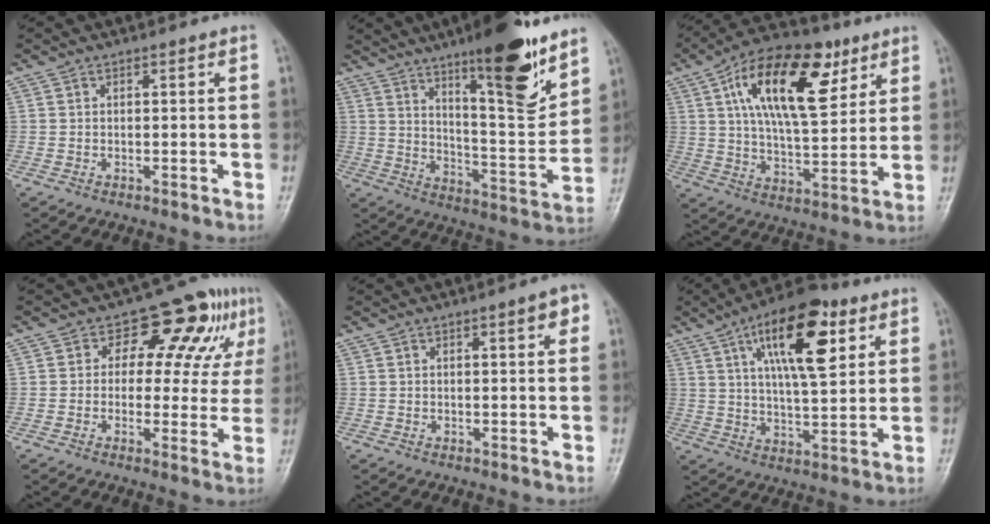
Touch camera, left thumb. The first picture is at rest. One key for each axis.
{"total": 18.6, "fx": 12.0, "fy": 4.2, "fz": 13.6, "tx": -0.170, "ty": -0.078, "tz": 0.191}
{"total": 20.5, "fx": 8.4, "fy": 9.7, "fz": 16.0, "tx": -0.235, "ty": -0.018, "tz": 0.137}
{"total": 12.4, "fx": 5.2, "fy": 7.4, "fz": 8.5, "tx": -0.054, "ty": -0.001, "tz": 0.060}
{"total": 3.2, "fx": 1.4, "fy": 0.9, "fz": 2.8, "tx": -0.029, "ty": 0.000, "tz": 0.015}
{"total": 17.2, "fx": 7.3, "fy": 6.6, "fz": 14.1, "tx": -0.200, "ty": -0.019, "tz": 0.115}